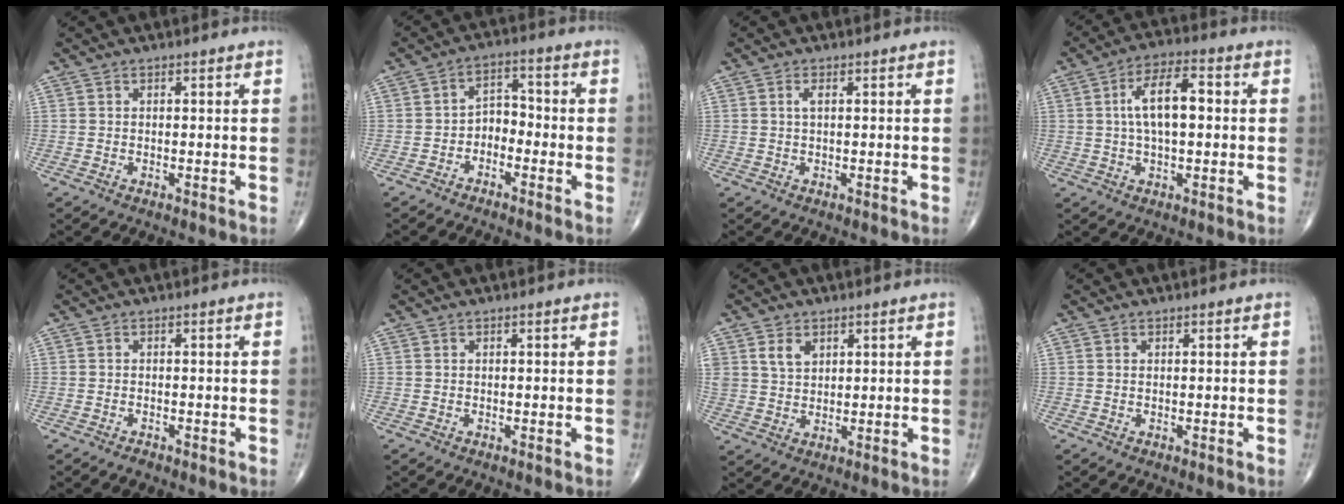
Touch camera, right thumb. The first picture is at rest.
{"total": 4.5, "force": [-2.2, 3.1, 2.5], "torque": [-0.022, 0.035, -0.050]}
{"total": 1.3, "force": [0.3, 0.3, 1.2], "torque": [-0.029, 0.004, 0.007]}
{"total": 9.9, "force": [1.0, 4.4, 8.8], "torque": [-0.152, 0.018, 0.012]}
{"total": 1.0, "force": [-0.9, 0.4, 0.4], "torque": [-0.006, 0.005, -0.014]}
{"total": 0.0}
{"total": 4.7, "force": [2.2, 3.3, 2.5], "torque": [-0.032, -0.014, 0.046]}
{"total": 0.0}